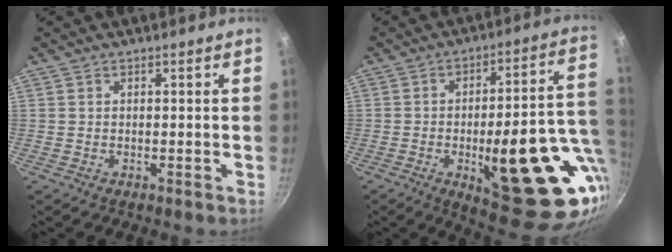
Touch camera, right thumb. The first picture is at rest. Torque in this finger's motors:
{"motor_torque": [2.28, 2.65, 2.07, -0.70, 0.45]}